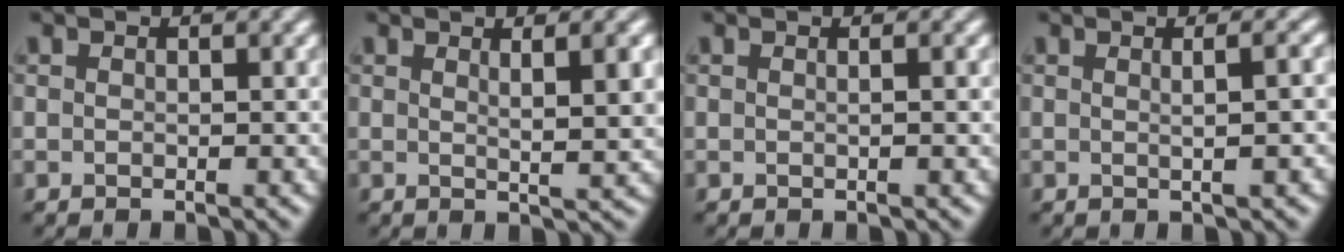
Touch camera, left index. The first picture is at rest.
{"total": 4.6, "force": [1.5, 1.0, 4.2], "torque": [-0.048, 0.002, 0.026]}
{"total": 1.1, "force": [0.1, 0.4, 1.0], "torque": [-0.014, 0.002, -0.009]}
{"total": 4.0, "force": [0.9, 1.8, 3.4], "torque": [-0.015, 0.027, -0.012]}